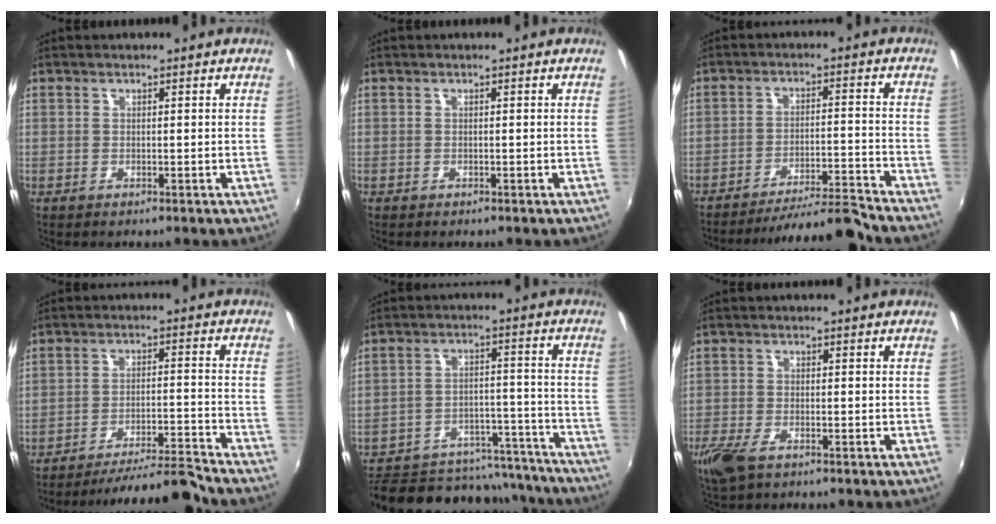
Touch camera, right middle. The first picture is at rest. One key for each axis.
{"total": 0.6, "fx": -0.4, "fy": 0.4, "fz": 0.0, "tx": -0.001, "ty": 0.000, "tz": -0.005}
{"total": 11.9, "fx": -11.5, "fy": -0.9, "fz": 2.9, "tx": -0.060, "ty": 0.012, "tz": -0.176}
{"total": 12.3, "fx": -11.9, "fy": -0.9, "fz": 3.2, "tx": -0.065, "ty": 0.011, "tz": -0.182}
{"total": 19.8, "fx": -16.5, "fy": 9.3, "fz": 5.6, "tx": -0.117, "ty": 0.051, "tz": -0.199}
{"total": 5.8, "fx": -3.7, "fy": 2.4, "fz": 3.7, "tx": -0.097, "ty": -0.017, "tz": -0.070}